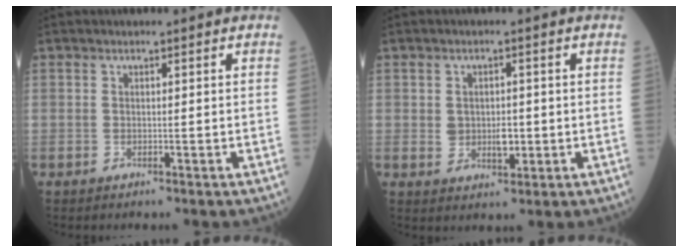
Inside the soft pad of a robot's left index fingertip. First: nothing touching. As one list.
[{"total": 3.4, "force": [-0.2, 2.3, 2.5], "torque": [-0.031, 0.000, 0.004]}]